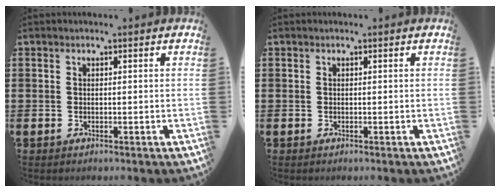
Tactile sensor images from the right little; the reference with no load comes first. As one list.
[{"total": 0.0}]